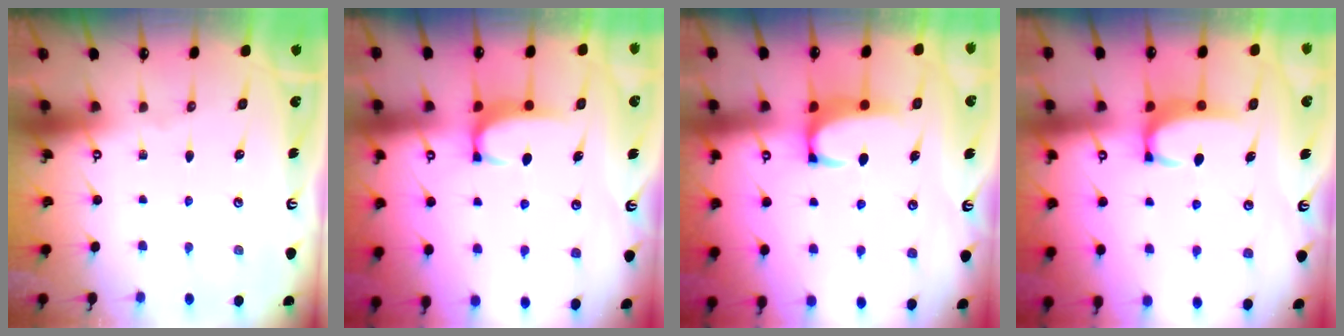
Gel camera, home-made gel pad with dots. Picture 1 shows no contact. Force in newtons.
{"total": 1.6, "press": 1.6, "slide": 0.5}
{"total": 2.0, "press": 1.9, "slide": 0.6}
{"total": 2.8, "press": 2.8, "slide": 0.5}